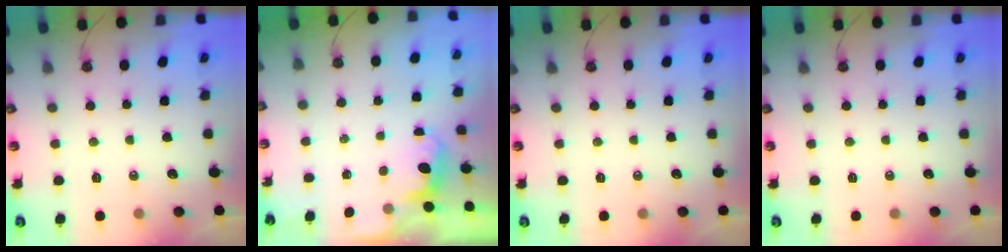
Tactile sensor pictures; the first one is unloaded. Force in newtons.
{"total": 0.8, "press": 0.4, "slide": 0.7}
{"total": 0.0}
{"total": 0.0}